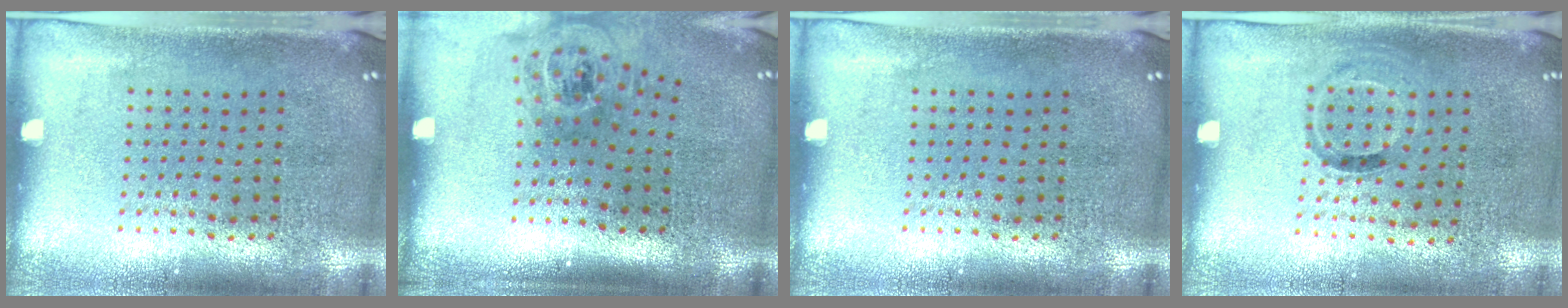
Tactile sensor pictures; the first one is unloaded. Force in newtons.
{"total": 1.7, "press": 1.2, "slide": 1.2}
{"total": 0.0}
{"total": 0.8, "press": 0.6, "slide": 0.6}